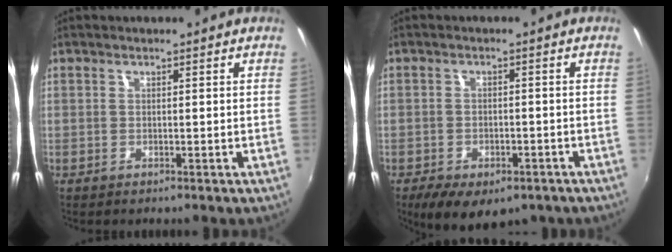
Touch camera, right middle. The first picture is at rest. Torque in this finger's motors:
{"motor_torque": [0.52, -0.52, 0.25, 0.07]}